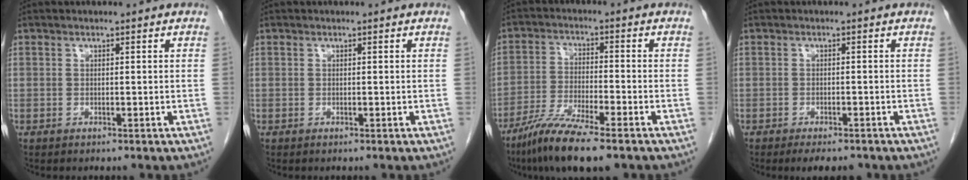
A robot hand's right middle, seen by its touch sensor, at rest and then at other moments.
{"total": 0.0}
{"total": 10.2, "force": [-7.4, 0.8, 7.0], "torque": [-0.133, -0.028, -0.133]}
{"total": 4.6, "force": [-3.7, 1.6, 2.2], "torque": [-0.027, -0.007, -0.048]}